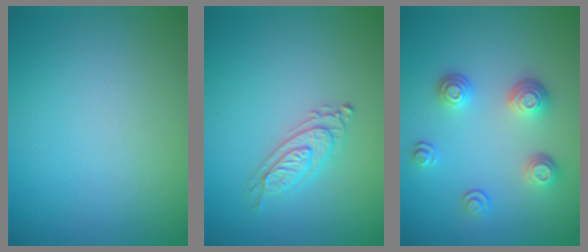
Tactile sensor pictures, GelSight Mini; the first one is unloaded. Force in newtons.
{"total": 2.2, "press": 2.0, "slide": 0.8}
{"total": 3.3, "press": 2.6, "slide": 2.1}